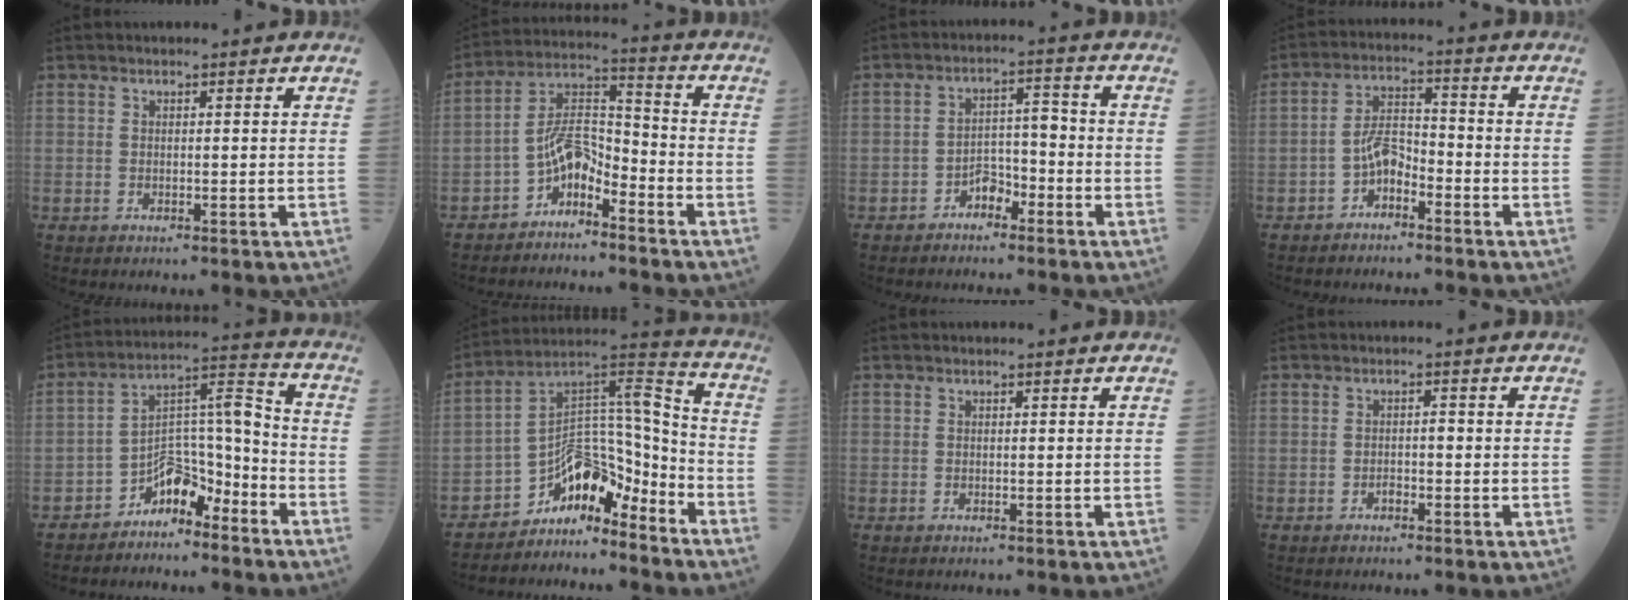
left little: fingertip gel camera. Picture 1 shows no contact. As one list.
[{"total": 6.2, "force": [-4.4, 2.5, 3.6], "torque": [-0.074, 0.020, -0.090]}, {"total": 4.1, "force": [-2.8, 2.2, 2.0], "torque": [-0.030, 0.014, -0.051]}, {"total": 4.2, "force": [-2.5, 2.1, 2.7], "torque": [-0.055, 0.011, -0.052]}, {"total": 7.9, "force": [-6.0, 3.2, 3.9], "torque": [-0.066, 0.042, -0.106]}, {"total": 9.4, "force": [-8.2, 3.2, 3.5], "torque": [-0.053, 0.057, -0.142]}, {"total": 0.0}, {"total": 1.2, "force": [-0.7, 0.6, 0.7], "torque": [-0.008, 0.004, -0.013]}]